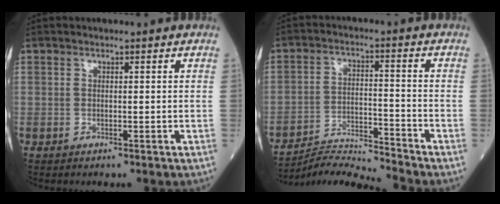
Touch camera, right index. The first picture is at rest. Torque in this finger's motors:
{"motor_torque": [-0.34, -0.78, 0.12, 0.00]}